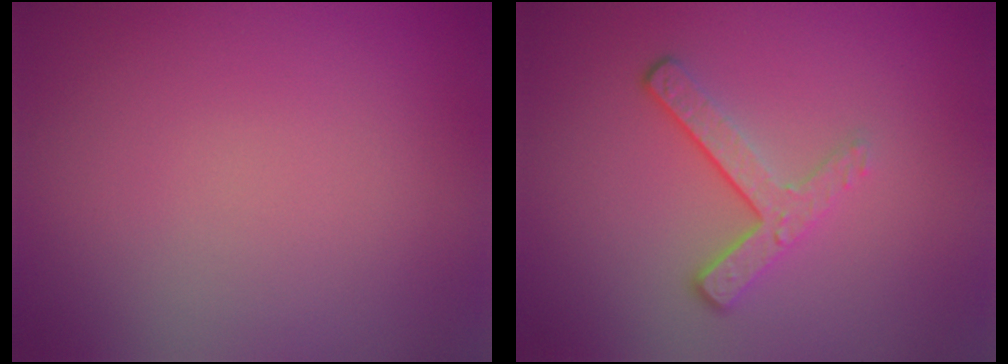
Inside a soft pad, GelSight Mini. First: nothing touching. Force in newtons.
{"total": 3.4, "press": 2.5, "slide": 2.3}